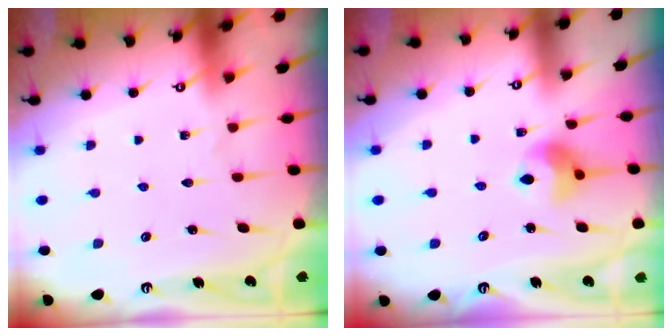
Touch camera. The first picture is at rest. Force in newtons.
{"total": 8.5, "press": 8.5, "slide": 0.6}